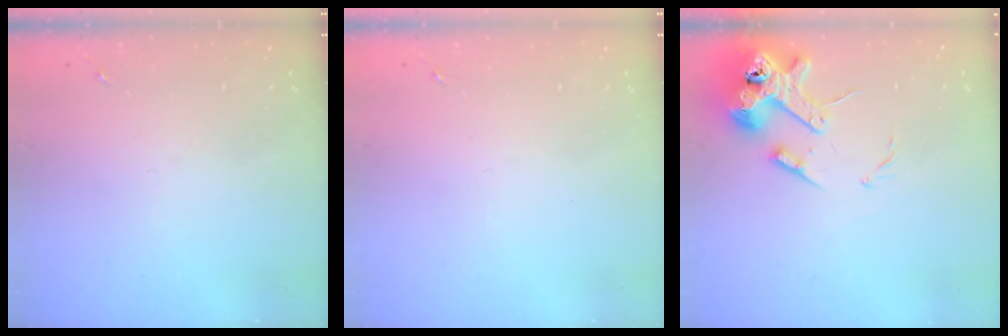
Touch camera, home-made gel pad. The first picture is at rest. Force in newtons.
{"total": 0.0}
{"total": 14.4, "press": 14.2, "slide": 2.1}